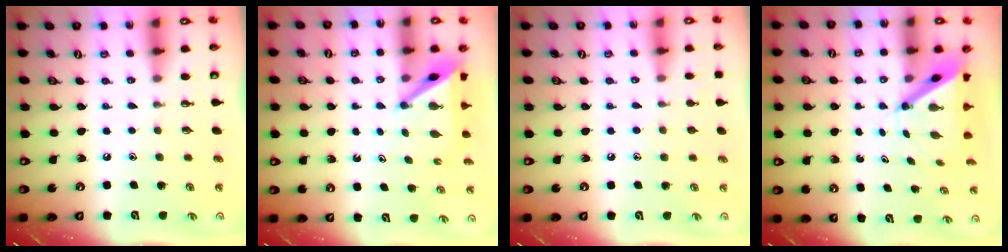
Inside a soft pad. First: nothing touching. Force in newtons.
{"total": 5.8, "press": 5.8, "slide": 0.6}
{"total": 5.6, "press": 5.6, "slide": 0.6}
{"total": 5.6, "press": 5.6, "slide": 0.5}